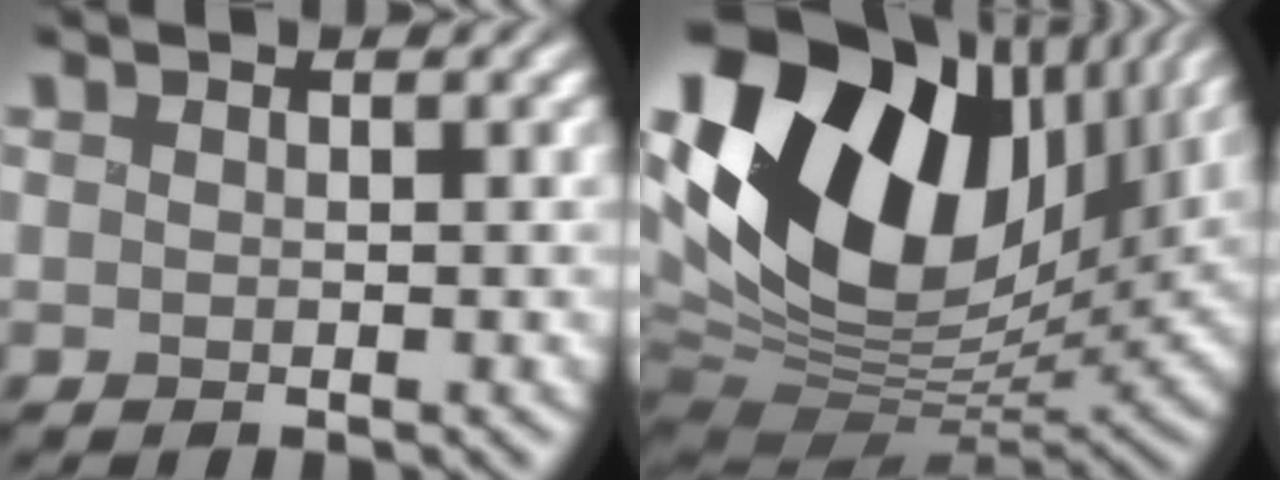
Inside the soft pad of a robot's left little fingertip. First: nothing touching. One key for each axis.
{"total": 20.2, "fx": 7.1, "fy": 12.6, "fz": 14.1, "tx": -0.305, "ty": 0.026, "tz": 0.119}